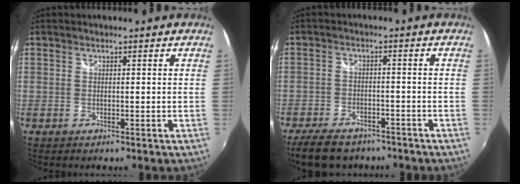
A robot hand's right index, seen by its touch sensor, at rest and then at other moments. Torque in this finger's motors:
{"motor_torque": [0.58, -0.54, -0.02, -0.02]}